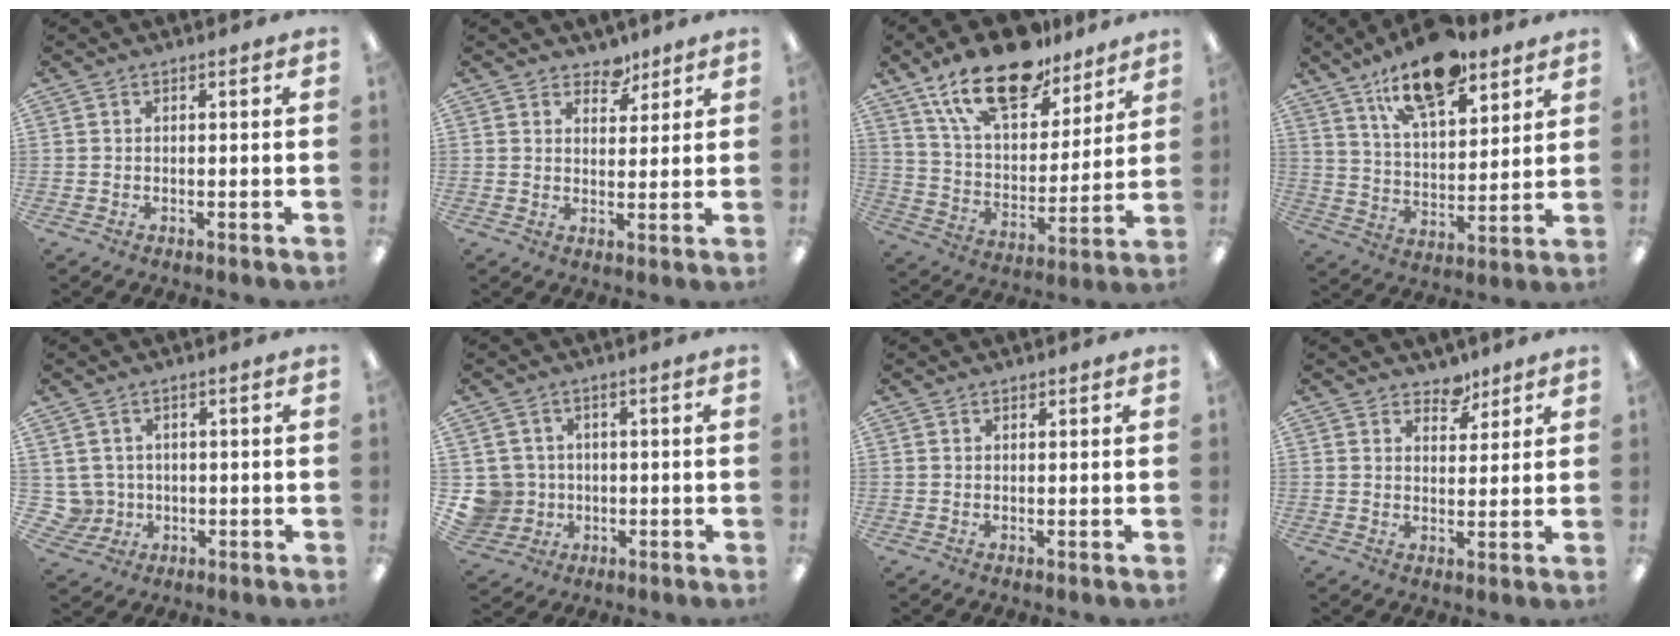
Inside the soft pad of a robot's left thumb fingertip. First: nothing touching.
{"total": 5.0, "force": [4.1, 2.8, 1.1], "torque": [-0.001, -0.026, 0.070]}
{"total": 18.9, "force": [13.7, 8.4, 10.0], "torque": [-0.176, -0.068, 0.240]}
{"total": 16.2, "force": [11.5, 6.7, 9.2], "torque": [-0.147, -0.054, 0.198]}
{"total": 4.9, "force": [0.7, 4.8, 0.7], "torque": [-0.034, 0.002, 0.016]}
{"total": 6.4, "force": [0.2, 6.4, 0.8], "torque": [-0.039, 0.008, 0.011]}
{"total": 0.7, "force": [0.6, 0.3, 0.2], "torque": [-0.005, 0.001, 0.011]}
{"total": 5.2, "force": [4.2, 2.8, 1.2], "torque": [-0.003, -0.026, 0.074]}